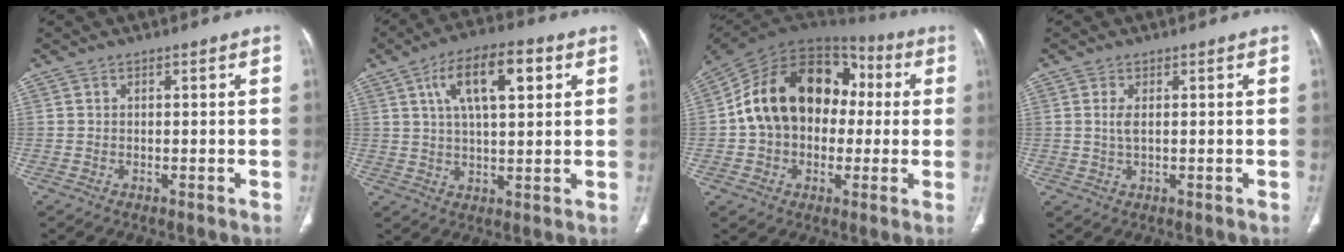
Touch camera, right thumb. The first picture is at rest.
{"total": 12.9, "force": [4.7, 5.3, 10.8], "torque": [-0.170, 0.003, 0.076]}
{"total": 21.7, "force": [1.5, 15.6, 14.9], "torque": [-0.235, 0.047, 0.020]}
{"total": 2.2, "force": [0.4, 0.8, 2.0], "torque": [-0.050, 0.000, 0.014]}